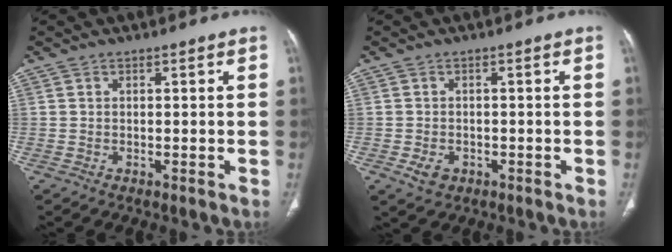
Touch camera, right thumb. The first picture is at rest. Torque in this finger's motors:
{"motor_torque": [-0.30, 0.19, 0.21, 0.38, 0.10]}